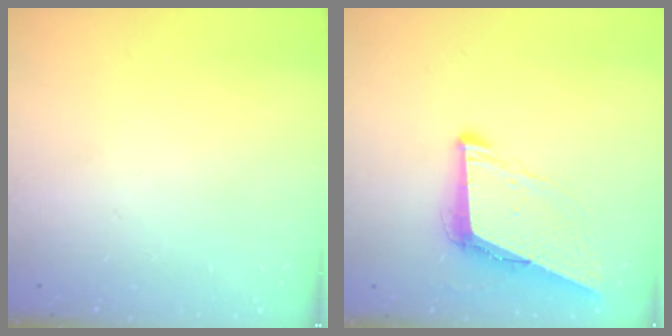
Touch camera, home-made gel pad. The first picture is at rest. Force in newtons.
{"total": 8.8, "press": 8.1, "slide": 3.6}